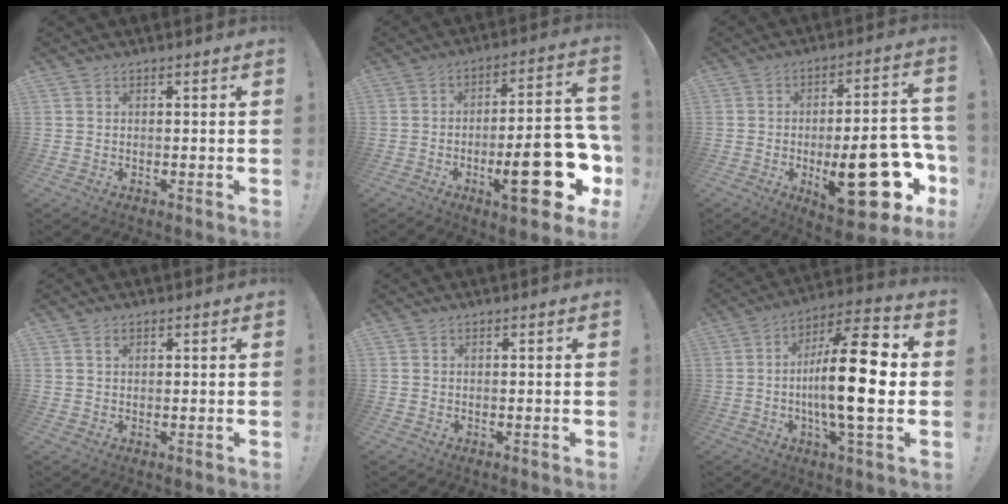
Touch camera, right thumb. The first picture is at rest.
{"total": 23.4, "force": [-7.5, 7.3, 20.9], "torque": [-0.287, 0.029, -0.104]}
{"total": 26.2, "force": [-7.9, 10.0, 22.9], "torque": [-0.310, 0.029, -0.104]}
{"total": 1.4, "force": [0.9, 0.7, 0.8], "torque": [-0.001, -0.005, 0.013]}
{"total": 0.0}
{"total": 21.0, "force": [-1.0, 5.7, 20.2], "torque": [-0.342, -0.002, -0.026]}